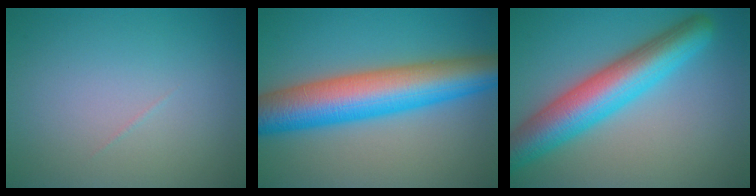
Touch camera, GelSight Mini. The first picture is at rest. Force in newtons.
{"total": 10.6, "press": 10.6, "slide": 0.1}
{"total": 8.3, "press": 8.3, "slide": 0.2}